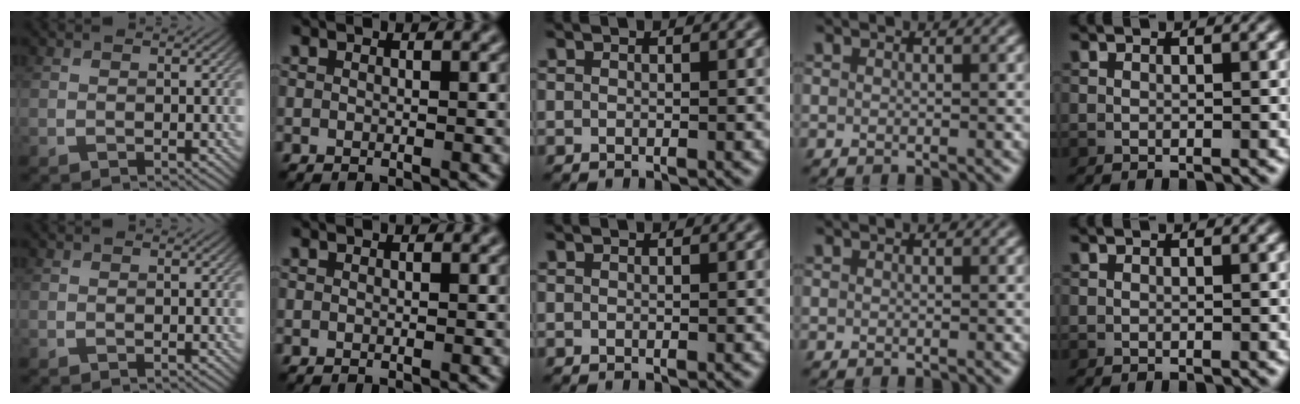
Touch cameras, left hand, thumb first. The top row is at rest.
{}